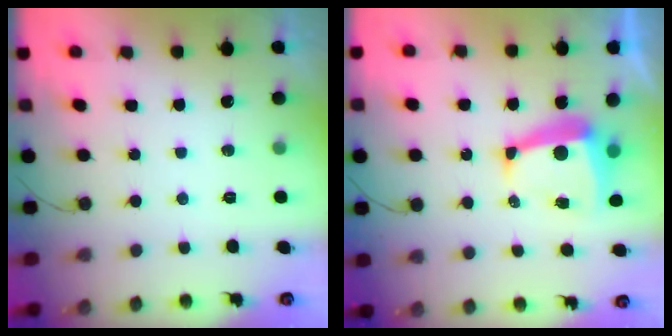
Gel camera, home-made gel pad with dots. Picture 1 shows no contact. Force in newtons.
{"total": 9.1, "press": 9.0, "slide": 0.9}